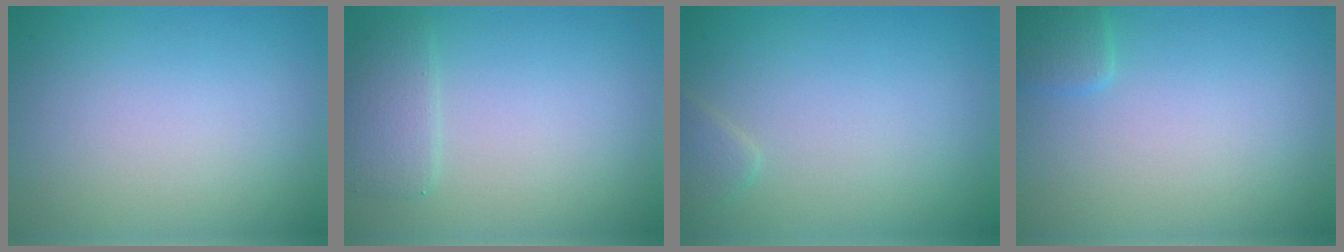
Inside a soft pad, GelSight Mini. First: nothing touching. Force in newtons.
{"total": 2.0, "press": 2.0, "slide": 0.1}
{"total": 1.1, "press": 1.1, "slide": 0.1}
{"total": 1.3, "press": 1.3, "slide": 0.1}